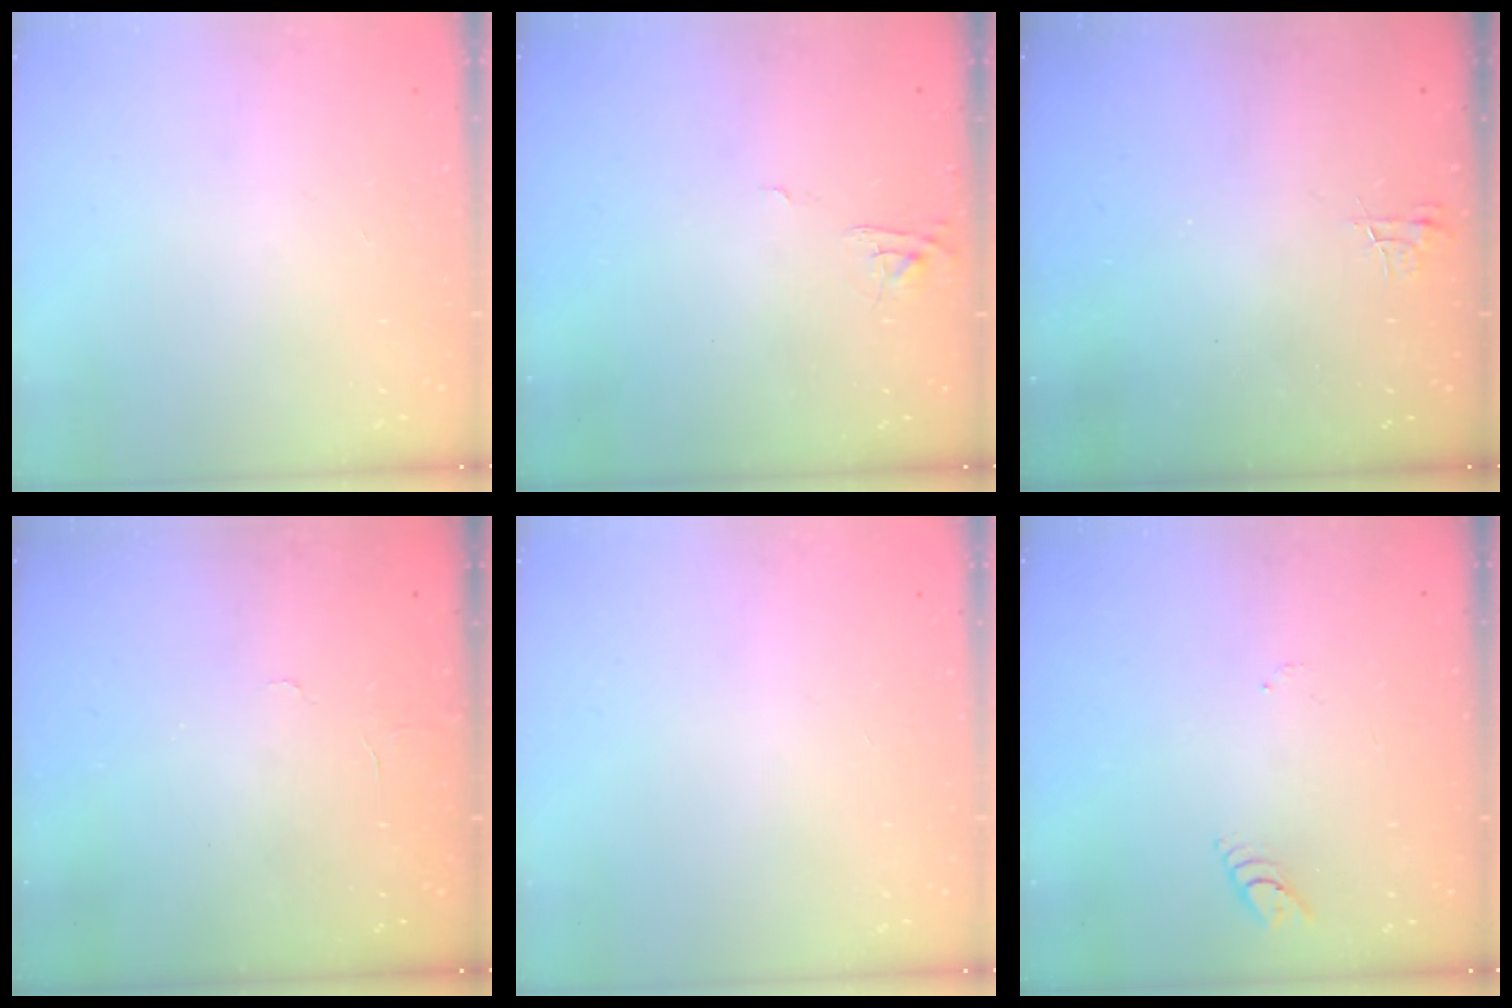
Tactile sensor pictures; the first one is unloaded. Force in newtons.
{"total": 5.3, "press": 5.3, "slide": 0.3}
{"total": 5.5, "press": 5.5, "slide": 0.6}
{"total": 3.4, "press": 3.4, "slide": 0.3}
{"total": 0.0}
{"total": 2.6, "press": 2.6, "slide": 0.3}